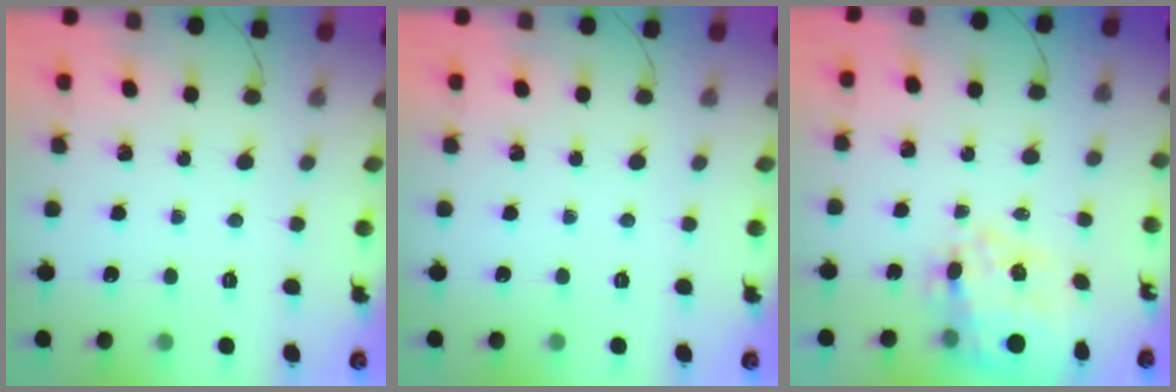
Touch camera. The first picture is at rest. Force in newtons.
{"total": 0.0}
{"total": 11.4, "press": 10.9, "slide": 3.1}